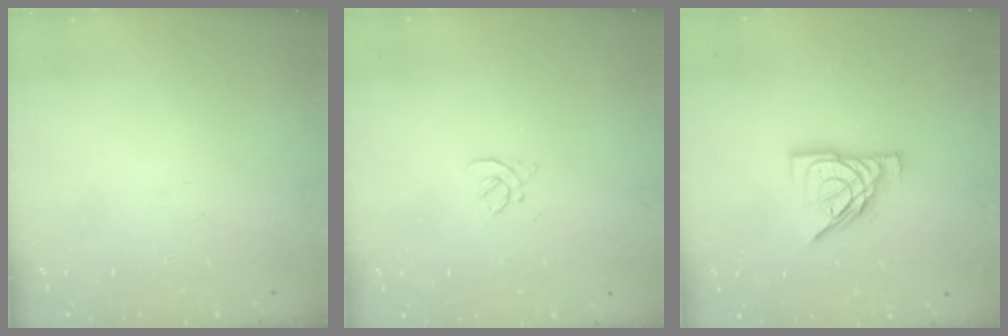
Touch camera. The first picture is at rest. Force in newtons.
{"total": 2.1, "press": 2.0, "slide": 0.7}
{"total": 10.7, "press": 10.6, "slide": 1.2}